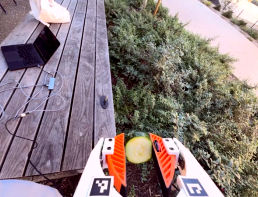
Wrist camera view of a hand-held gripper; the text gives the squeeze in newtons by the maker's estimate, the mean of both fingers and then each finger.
{"total": 9.5, "left": 9.4, "right": 9.5}